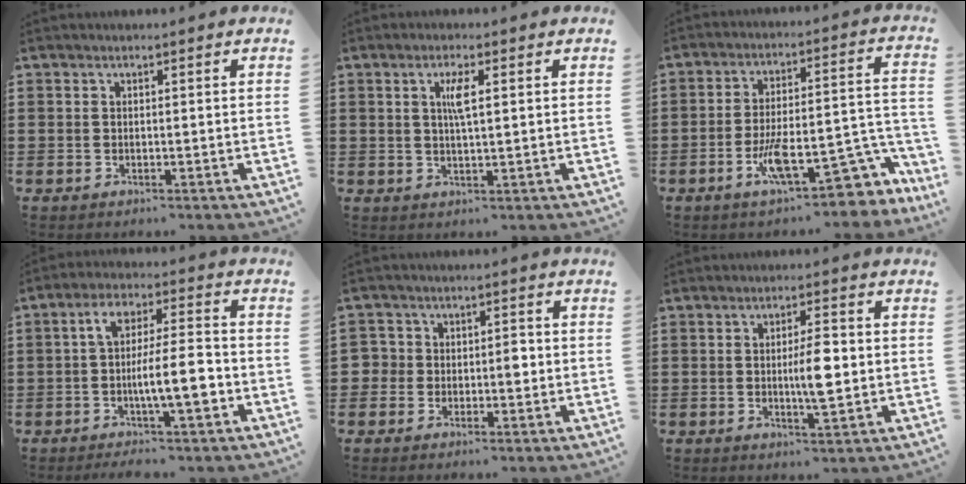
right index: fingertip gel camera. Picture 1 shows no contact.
{"total": 3.0, "force": [0.8, 0.5, 2.8], "torque": [-0.058, 0.003, 0.011]}
{"total": 11.4, "force": [-5.8, 3.3, 9.2], "torque": [-0.152, 0.004, -0.102]}
{"total": 10.8, "force": [-2.8, 3.3, 9.9], "torque": [-0.170, 0.004, -0.051]}
{"total": 3.5, "force": [-0.5, 2.9, 1.8], "torque": [-0.045, 0.008, -0.015]}
{"total": 5.5, "force": [-0.2, 1.2, 5.4], "torque": [-0.094, -0.004, -0.011]}